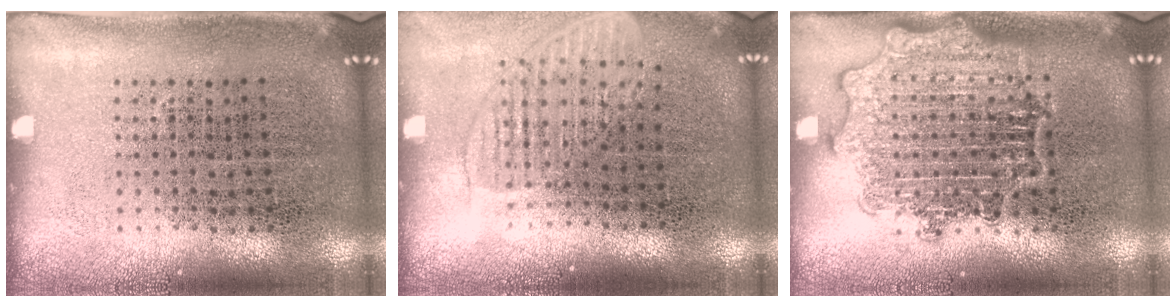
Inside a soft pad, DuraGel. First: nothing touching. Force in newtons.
{"total": 1.6, "press": 1.3, "slide": 0.9}
{"total": 3.0, "press": 3.0, "slide": 0.5}